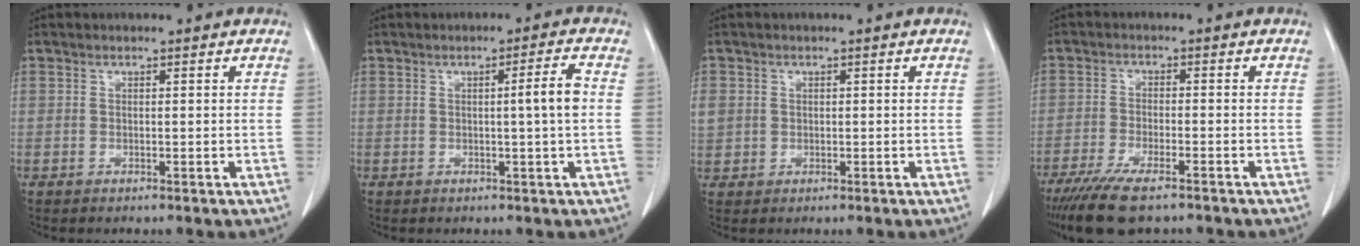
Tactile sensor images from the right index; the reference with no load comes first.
{"total": 3.6, "force": [0.0, -0.7, 3.6], "torque": [-0.054, 0.000, 0.001]}
{"total": 3.6, "force": [0.6, 3.4, 1.2], "torque": [-0.041, 0.009, 0.020]}
{"total": 9.6, "force": [-7.2, 1.9, 6.0], "torque": [-0.101, -0.022, -0.114]}